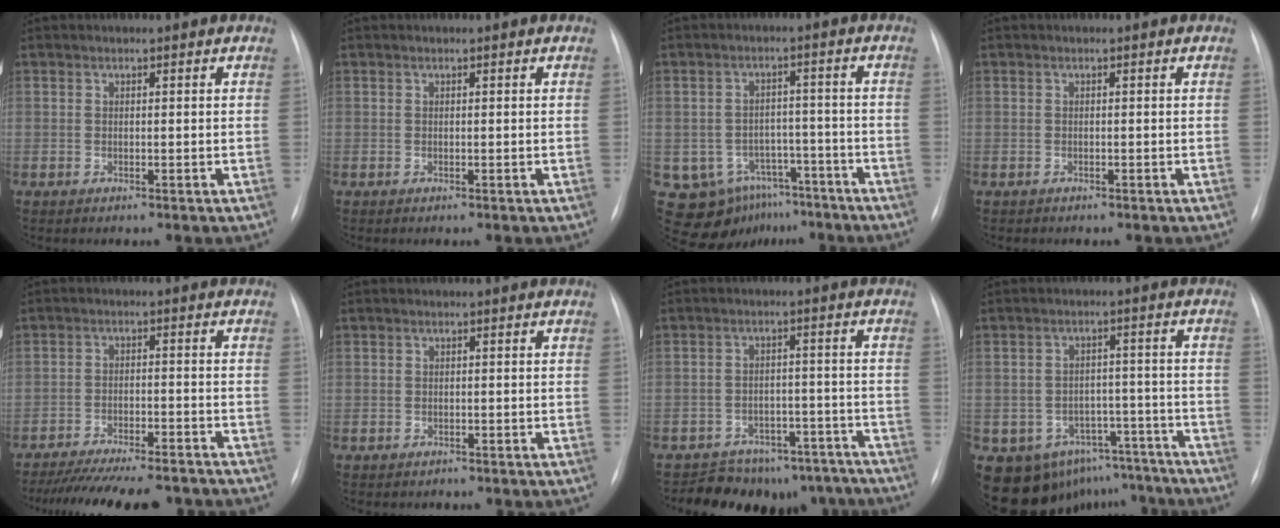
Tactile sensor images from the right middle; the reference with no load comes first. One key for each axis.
{"total": 0.0}
{"total": 9.9, "fx": -5.9, "fy": 7.5, "fz": 2.4, "tx": -0.035, "ty": 0.027, "tz": -0.078}
{"total": 0.5, "fx": -0.4, "fy": 0.3, "fz": 0.0, "tx": -0.010, "ty": 0.001, "tz": -0.009}
{"total": 16.3, "fx": -14.6, "fy": 2.9, "fz": 6.6, "tx": -0.119, "ty": -0.013, "tz": -0.203}
{"total": 1.2, "fx": -0.7, "fy": 0.9, "fz": -0.1, "tx": -0.009, "ty": 0.004, "tz": -0.011}
{"total": 14.0, "fx": -12.2, "fy": 6.7, "fz": 1.9, "tx": -0.003, "ty": 0.036, "tz": -0.143}
{"total": 12.7, "fx": -9.6, "fy": 8.1, "fz": 2.1, "tx": -0.023, "ty": 0.048, "tz": -0.115}